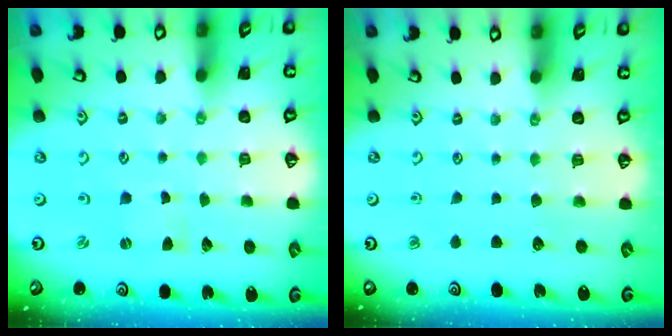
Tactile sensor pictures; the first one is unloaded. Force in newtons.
{"total": 0.0}